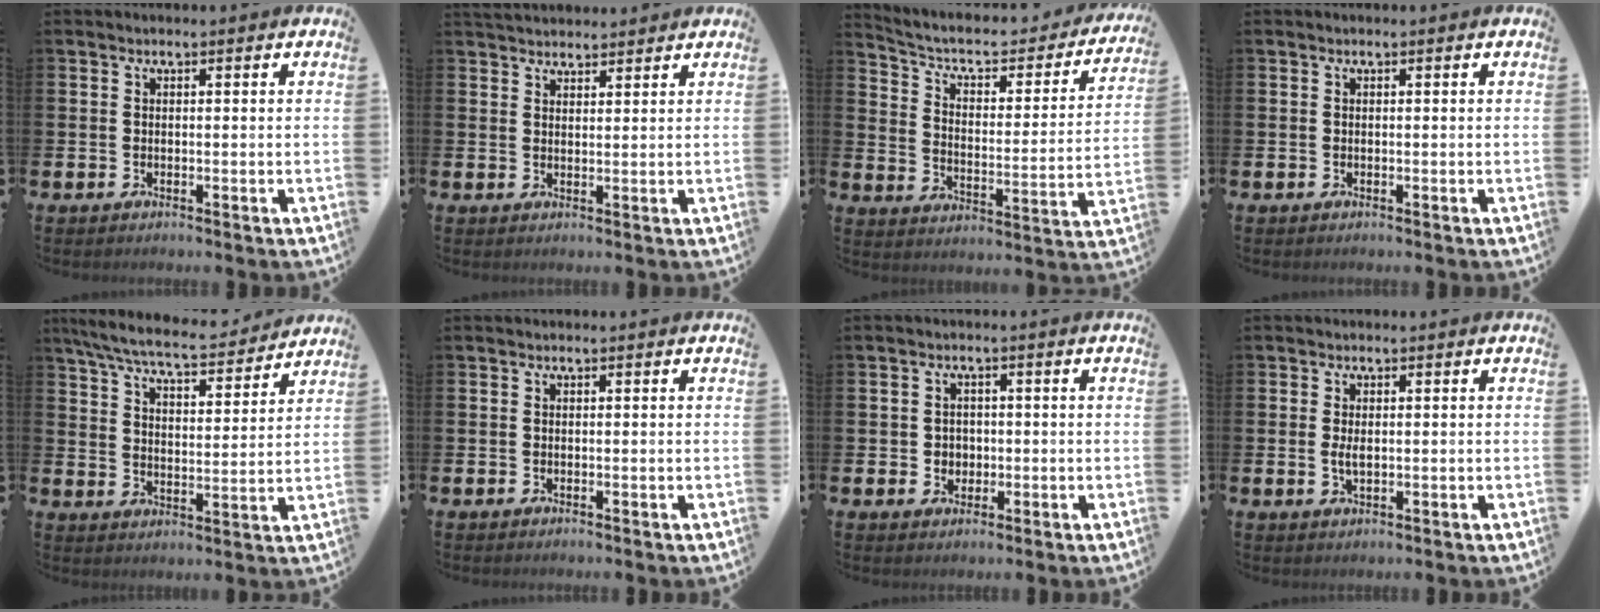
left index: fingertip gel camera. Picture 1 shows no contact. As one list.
[{"total": 3.0, "force": [2.9, 0.7, 0.0], "torque": [0.005, -0.015, 0.051]}, {"total": 6.2, "force": [5.0, 2.4, 2.6], "torque": [-0.074, -0.036, 0.076]}, {"total": 0.0}, {"total": 8.0, "force": [7.4, 1.0, 2.8], "torque": [-0.087, -0.043, 0.131]}, {"total": 0.0}, {"total": 2.2, "force": [0.1, 2.2, 0.5], "torque": [0.004, 0.001, -0.007]}, {"total": 1.9, "force": [0.1, 0.9, 1.7], "torque": [-0.028, 0.000, 0.000]}]